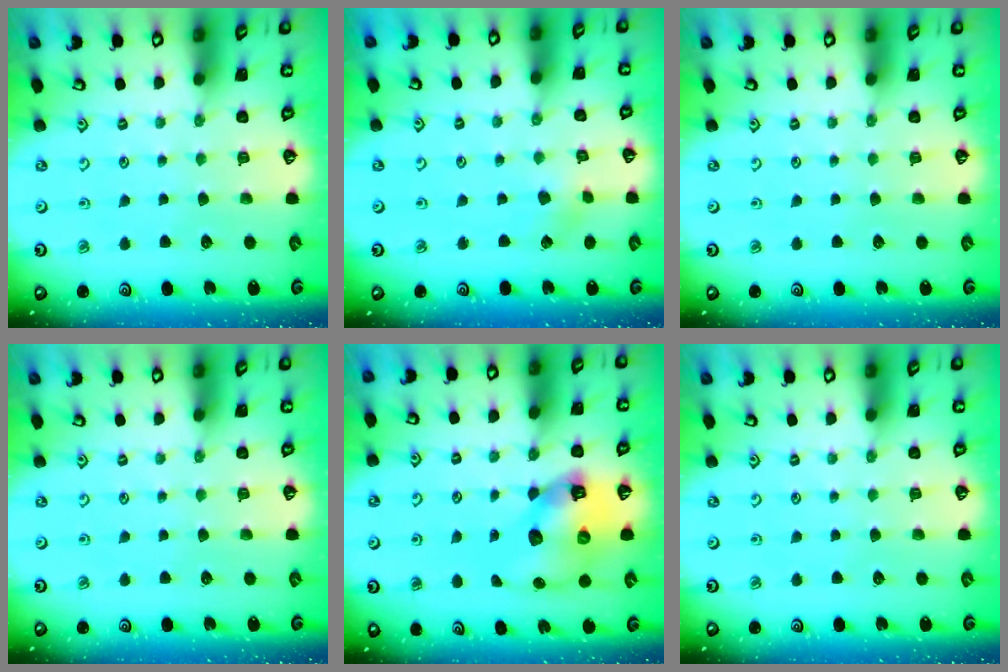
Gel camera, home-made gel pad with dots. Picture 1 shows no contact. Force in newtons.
{"total": 2.3, "press": 2.1, "slide": 0.7}
{"total": 0.0}
{"total": 0.0}
{"total": 12.5, "press": 12.4, "slide": 1.8}
{"total": 0.0}